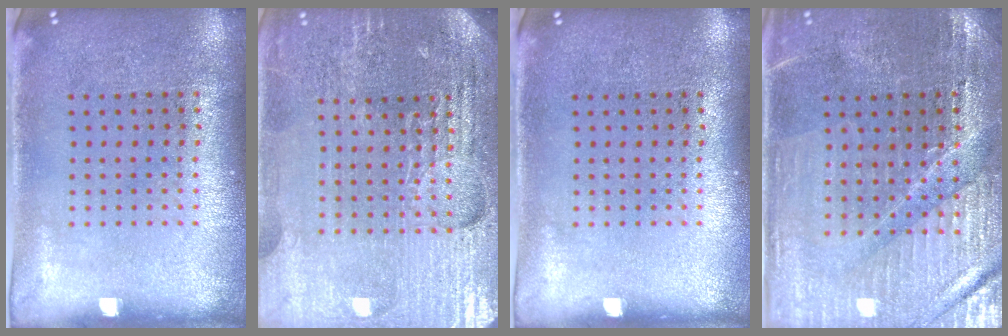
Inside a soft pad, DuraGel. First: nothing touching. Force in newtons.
{"total": 4.9, "press": 4.6, "slide": 1.7}
{"total": 0.0}
{"total": 3.2, "press": 3.1, "slide": 0.4}